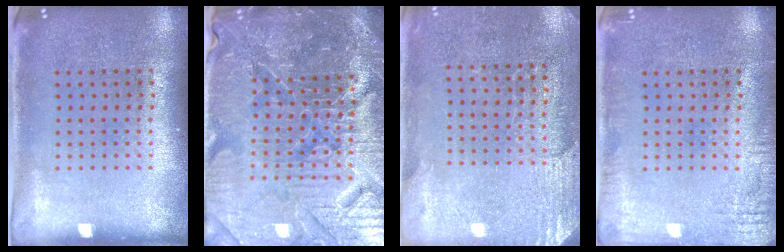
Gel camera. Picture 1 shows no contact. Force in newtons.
{"total": 6.2, "press": 5.7, "slide": 2.3}
{"total": 2.7, "press": 2.5, "slide": 1.1}
{"total": 2.0, "press": 2.0, "slide": 0.2}